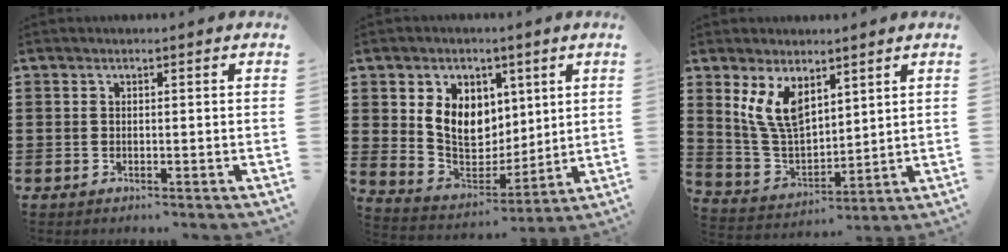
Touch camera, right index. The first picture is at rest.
{"total": 8.7, "force": [2.9, 7.1, 4.0], "torque": [-0.092, 0.002, 0.058]}
{"total": 8.6, "force": [4.7, 4.4, 5.6], "torque": [-0.148, -0.011, 0.085]}